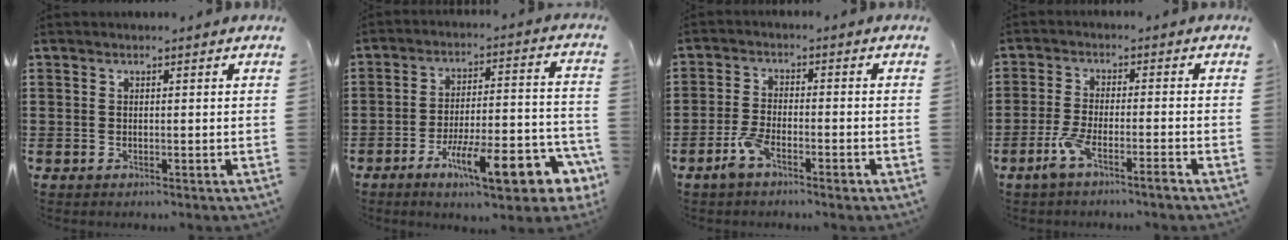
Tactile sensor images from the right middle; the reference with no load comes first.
{"total": 13.5, "force": [-7.6, 3.8, 10.5], "torque": [-0.168, 0.014, -0.130]}
{"total": 4.4, "force": [-2.8, 1.3, 3.1], "torque": [-0.080, -0.001, -0.058]}
{"total": 4.9, "force": [-3.3, 0.4, 3.7], "torque": [-0.088, -0.012, -0.063]}